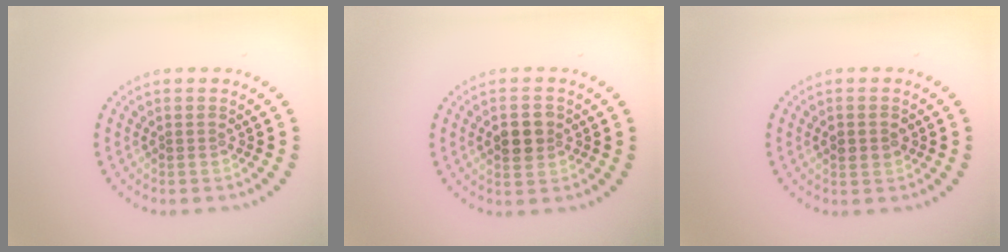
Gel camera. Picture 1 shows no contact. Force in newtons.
{"total": 2.8, "press": 2.8, "slide": 0.2}
{"total": 2.1, "press": 2.1, "slide": 0.1}